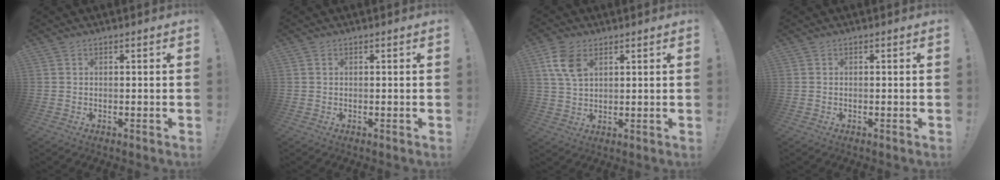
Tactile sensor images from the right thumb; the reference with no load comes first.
{"total": 0.0}
{"total": 8.5, "force": [3.8, 5.0, 5.7], "torque": [-0.115, -0.008, 0.073]}
{"total": 0.0}